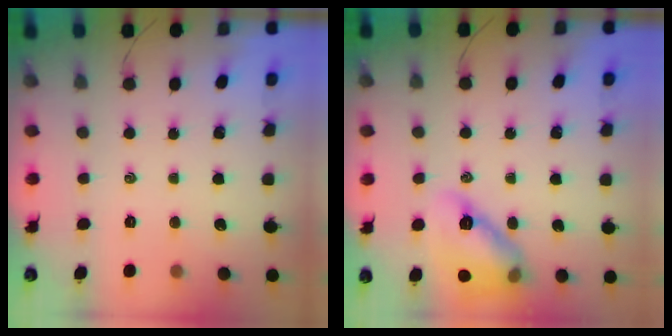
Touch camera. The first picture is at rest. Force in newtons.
{"total": 14.4, "press": 13.8, "slide": 4.1}